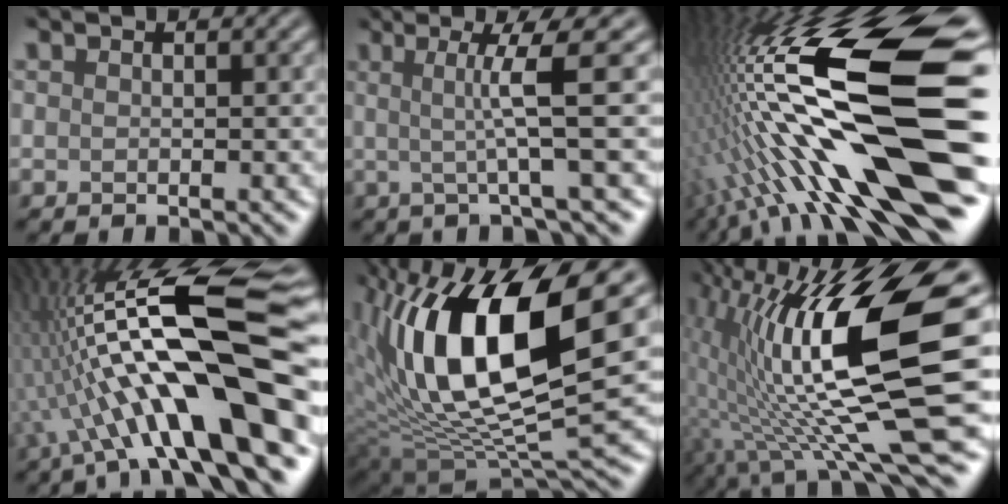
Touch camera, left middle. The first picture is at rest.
{"total": 5.0, "force": [-0.1, 0.2, 5.0], "torque": [-0.087, 0.005, 0.006]}
{"total": 19.3, "force": [-2.9, 3.7, 18.7], "torque": [-0.313, 0.009, -0.058]}
{"total": 15.1, "force": [-1.8, 3.4, 14.6], "torque": [-0.237, 0.027, -0.026]}
{"total": 14.0, "force": [2.3, 5.6, 12.7], "torque": [-0.242, -0.001, 0.046]}
{"total": 14.5, "force": [0.9, 3.2, 14.1], "torque": [-0.234, -0.003, 0.021]}